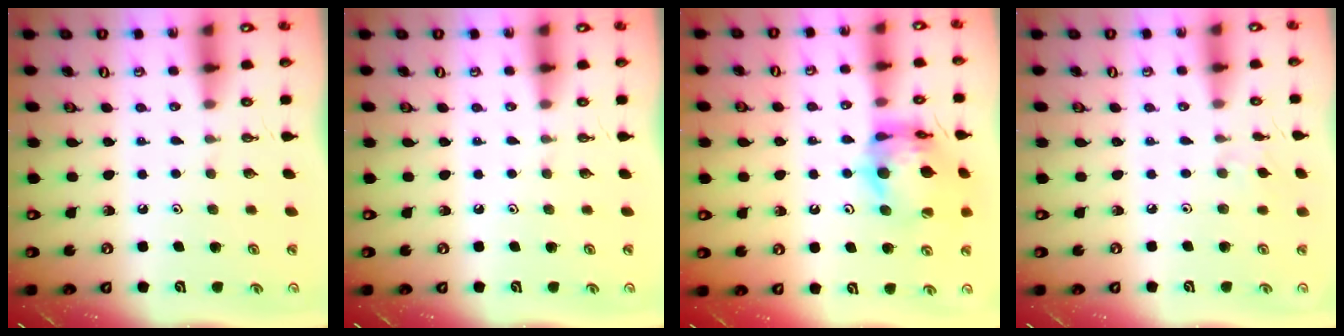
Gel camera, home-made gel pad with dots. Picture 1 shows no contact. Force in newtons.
{"total": 0.0}
{"total": 15.4, "press": 15.3, "slide": 1.6}
{"total": 2.4, "press": 2.4, "slide": 0.6}